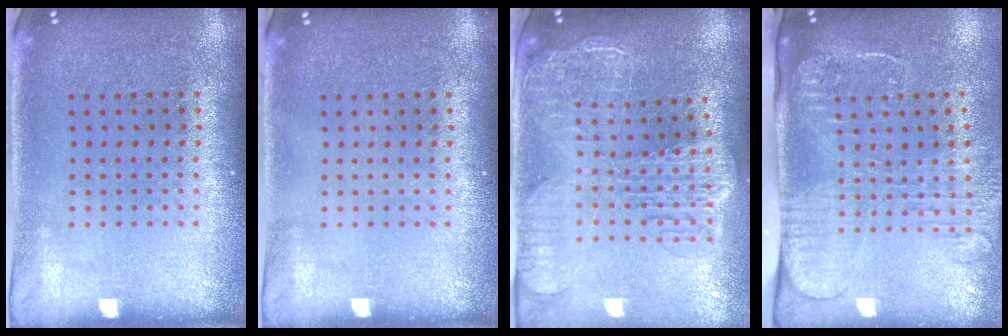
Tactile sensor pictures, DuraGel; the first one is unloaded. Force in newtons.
{"total": 0.0}
{"total": 2.9, "press": 2.4, "slide": 1.7}
{"total": 2.7, "press": 2.1, "slide": 1.7}